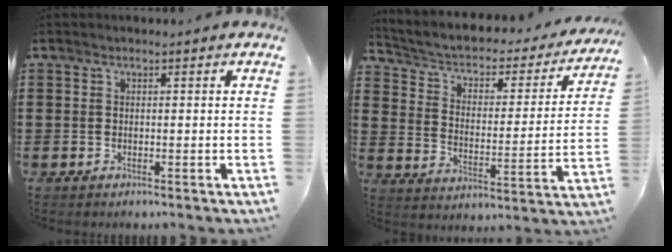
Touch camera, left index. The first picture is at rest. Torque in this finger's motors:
{"motor_torque": [2.14, 0.00, 0.63, 0.04]}